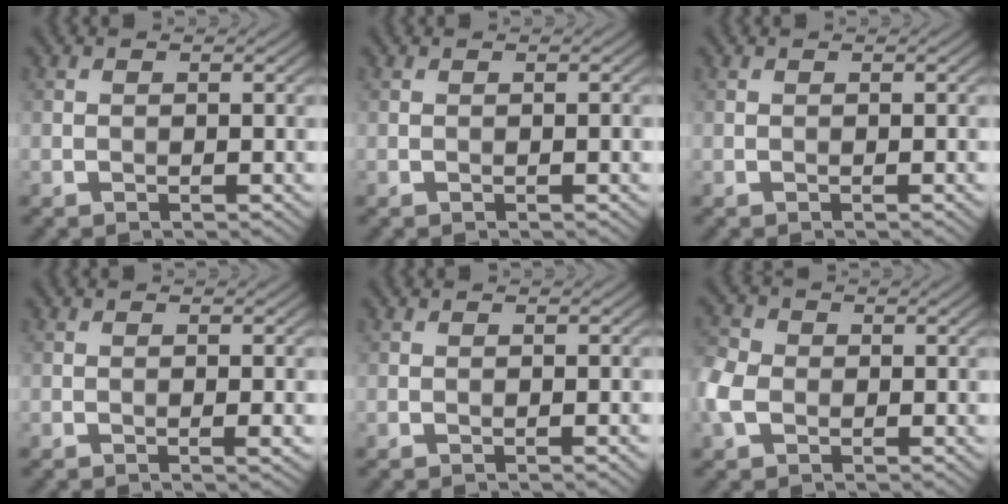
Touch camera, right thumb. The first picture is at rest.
{"total": 0.0}
{"total": 0.0}
{"total": 0.9, "force": [-0.2, 0.0, 0.9], "torque": [-0.016, 0.000, -0.007]}
{"total": 0.6, "force": [-0.2, 0.0, 0.6], "torque": [-0.008, 0.001, -0.004]}
{"total": 5.2, "force": [-1.2, 4.0, 3.2], "torque": [-0.095, 0.003, -0.035]}